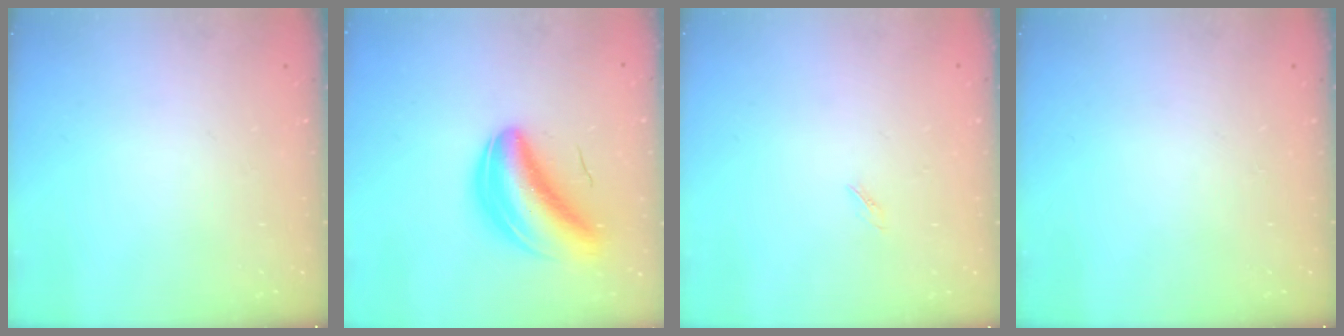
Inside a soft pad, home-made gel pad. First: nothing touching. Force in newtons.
{"total": 9.9, "press": 9.5, "slide": 2.8}
{"total": 1.2, "press": 1.1, "slide": 0.4}
{"total": 0.0}